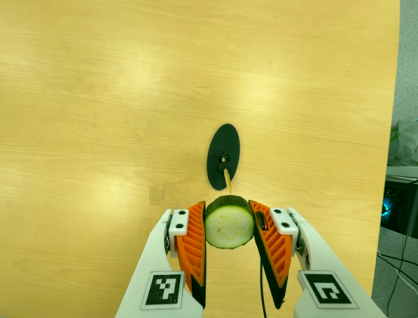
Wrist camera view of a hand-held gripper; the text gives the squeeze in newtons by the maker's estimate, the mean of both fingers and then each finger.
{"total": 12.0, "left": 11.3, "right": 12.6}